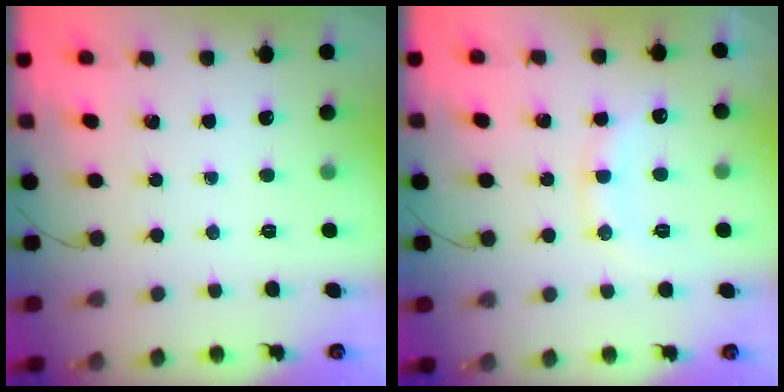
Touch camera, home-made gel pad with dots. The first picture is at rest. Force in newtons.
{"total": 11.3, "press": 11.3, "slide": 1.2}